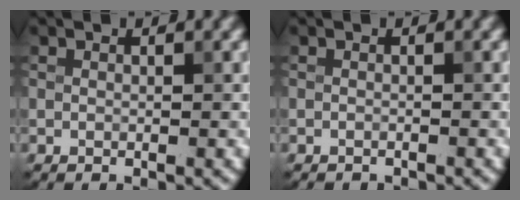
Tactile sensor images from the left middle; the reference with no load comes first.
{"total": 1.1, "force": [-1.1, 0.1, 0.0], "torque": [0.004, -0.006, -0.018]}